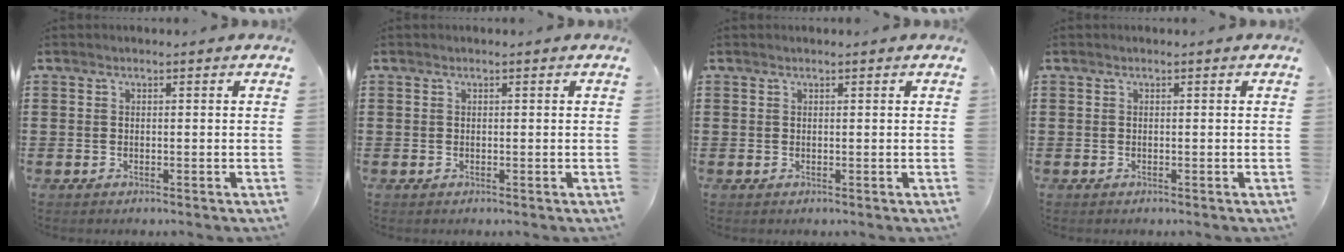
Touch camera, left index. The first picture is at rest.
{"total": 0.0}
{"total": 0.0}
{"total": 0.0}